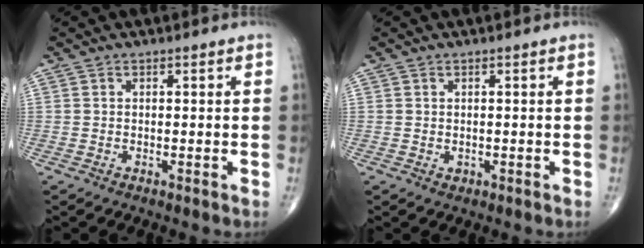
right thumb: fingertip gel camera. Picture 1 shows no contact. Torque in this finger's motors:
{"motor_torque": [0.01, 0.09, 0.32, 0.07, 0.00]}